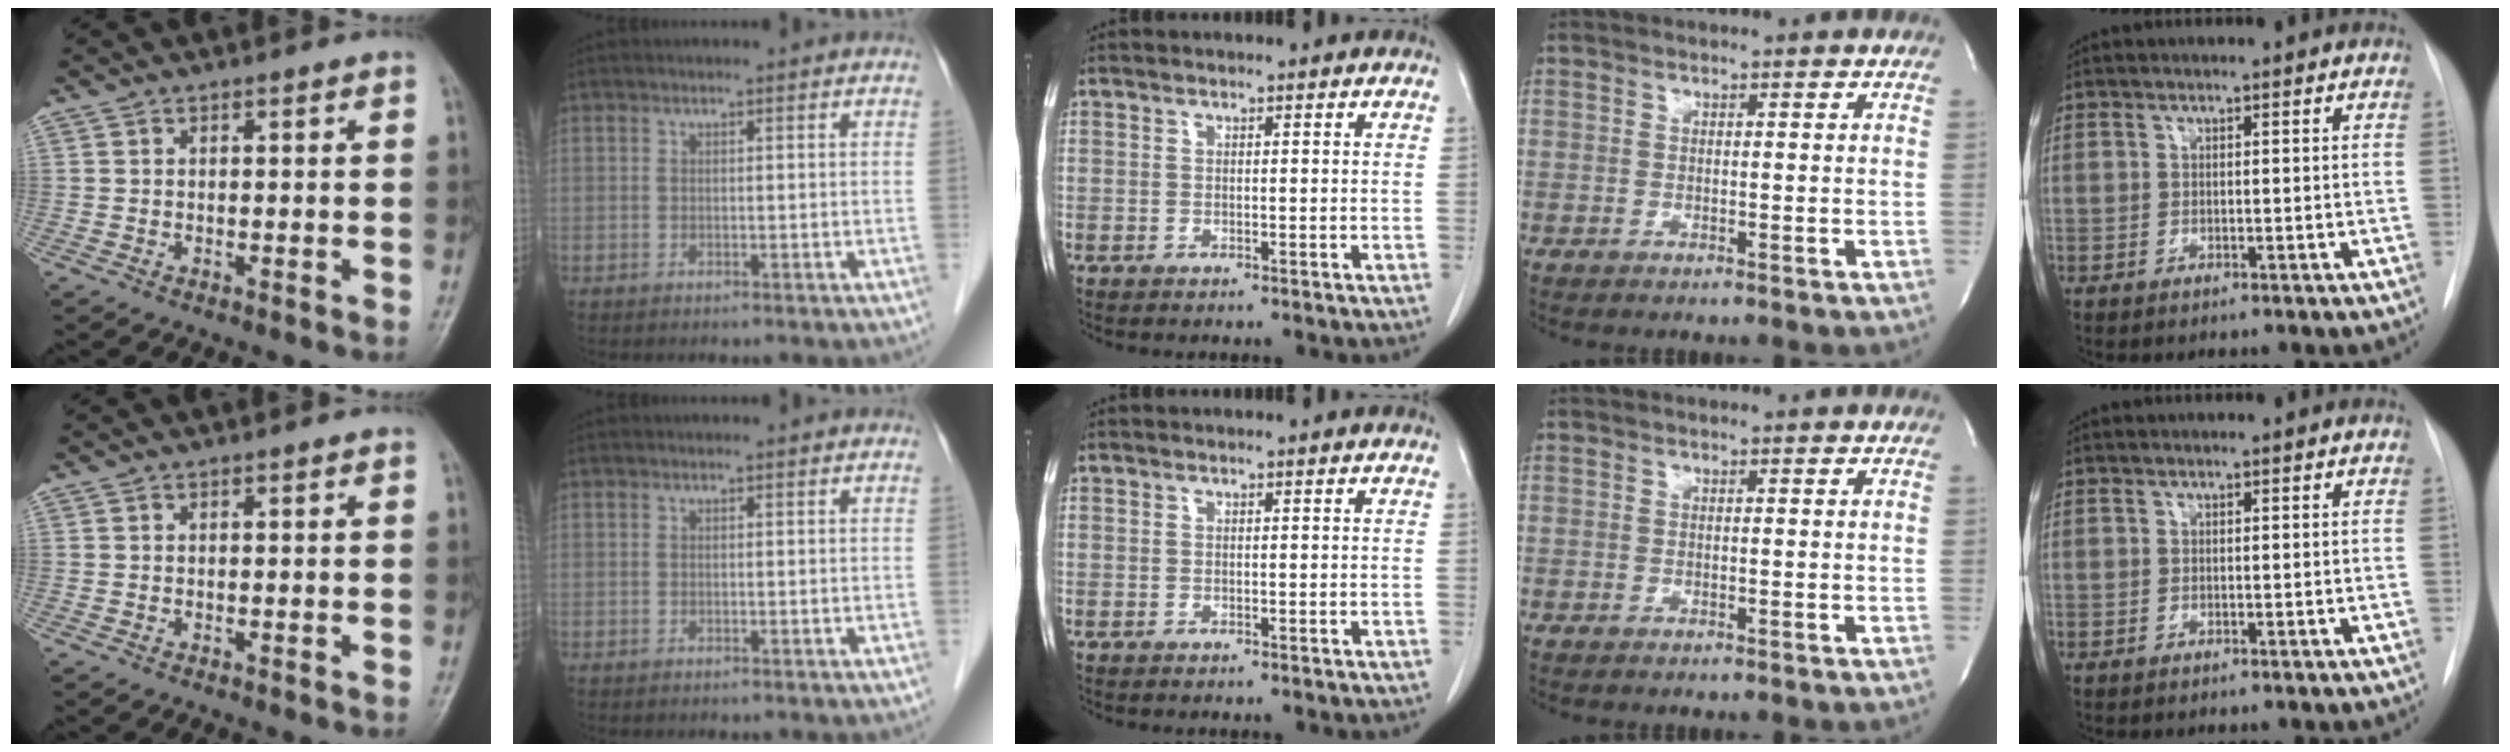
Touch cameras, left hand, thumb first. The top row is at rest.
{}